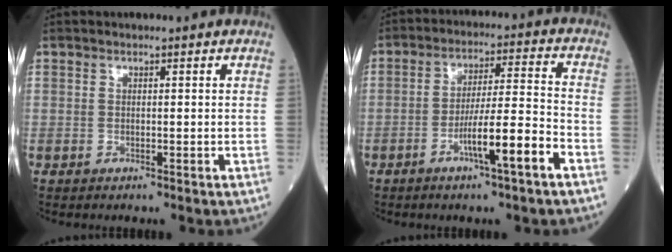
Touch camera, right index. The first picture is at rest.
{"total": 9.2, "force": [-4.7, -0.5, 7.9], "torque": [-0.140, 0.004, -0.079]}